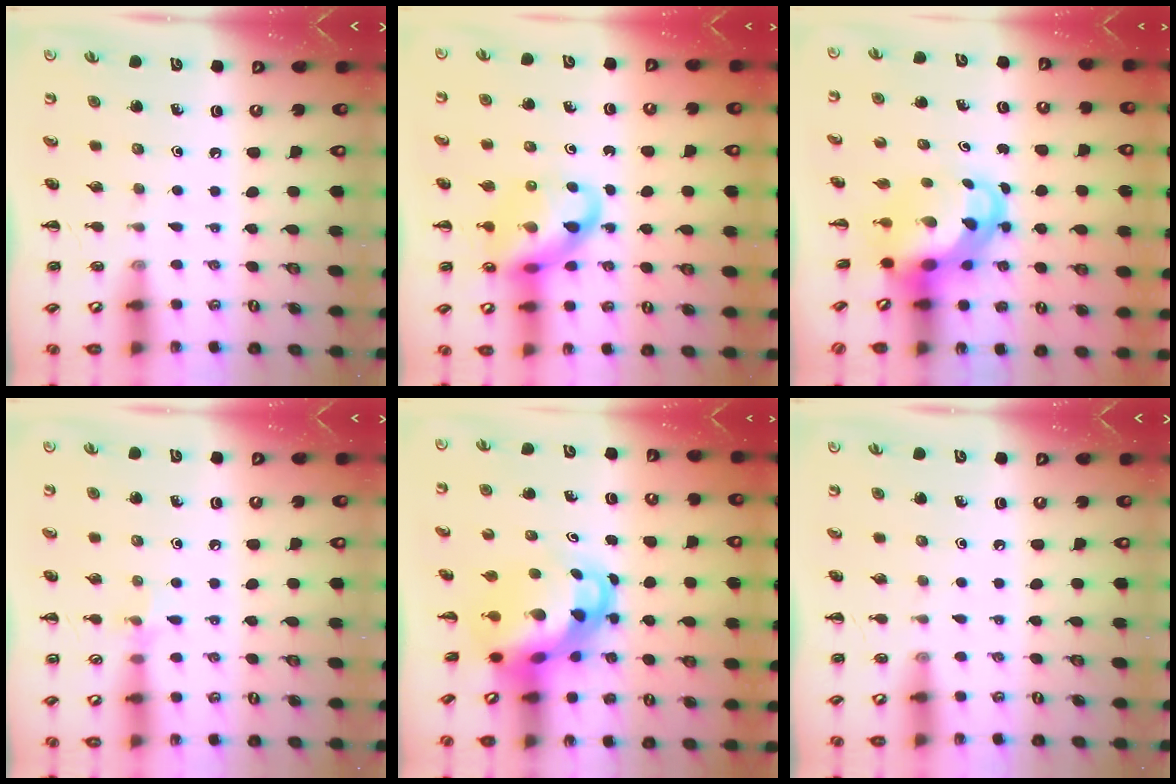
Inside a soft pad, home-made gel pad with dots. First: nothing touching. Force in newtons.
{"total": 13.2, "press": 12.9, "slide": 2.9}
{"total": 5.9, "press": 5.8, "slide": 1.3}
{"total": 5.1, "press": 4.8, "slide": 1.7}
{"total": 6.1, "press": 5.9, "slide": 1.4}
{"total": 0.0}